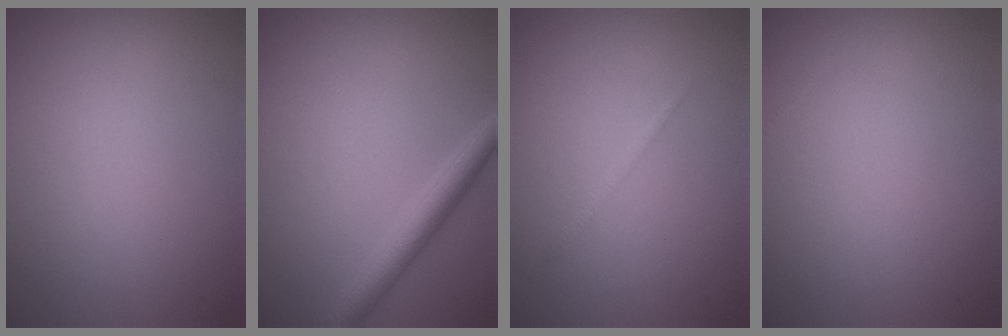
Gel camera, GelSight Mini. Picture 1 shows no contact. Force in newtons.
{"total": 3.0, "press": 3.0, "slide": 0.0}
{"total": 0.6, "press": 0.6, "slide": 0.0}
{"total": 0.0}